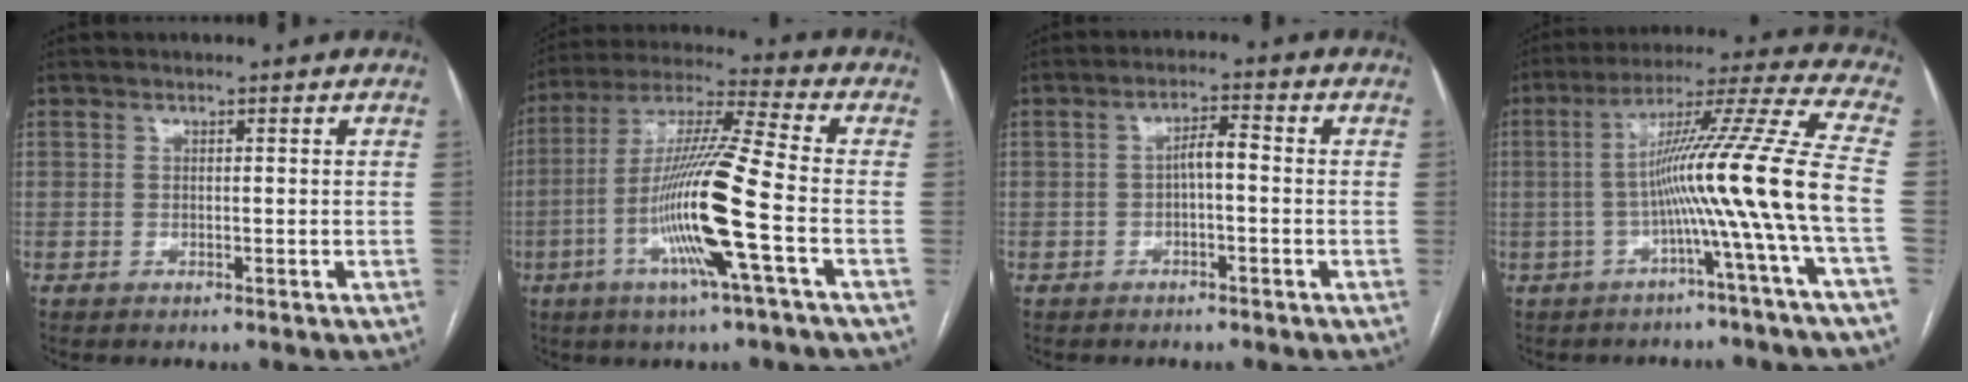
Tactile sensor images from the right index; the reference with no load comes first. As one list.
[{"total": 15.8, "force": [-4.5, -0.9, 15.1], "torque": [-0.297, -0.008, -0.094]}, {"total": 3.1, "force": [-0.3, 0.8, 3.0], "torque": [-0.051, 0.013, -0.004]}, {"total": 15.3, "force": [-3.1, -3.5, 14.6], "torque": [-0.230, 0.010, -0.058]}]